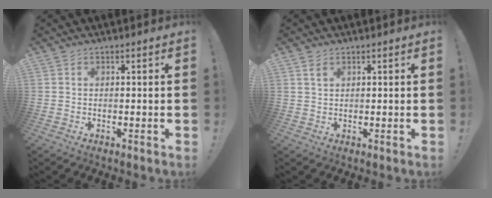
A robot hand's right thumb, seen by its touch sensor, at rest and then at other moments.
{"total": 1.7, "force": [1.0, 0.9, 1.0], "torque": [-0.008, -0.006, 0.016]}